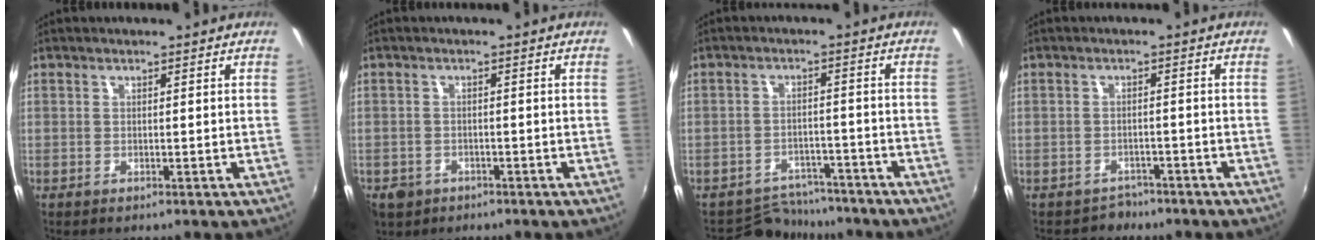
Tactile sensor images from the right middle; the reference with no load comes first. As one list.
[{"total": 5.0, "force": [-2.6, 3.9, 1.7], "torque": [-0.047, -0.007, -0.039]}, {"total": 8.2, "force": [-7.5, 3.1, 0.5], "torque": [-0.025, 0.009, -0.109]}, {"total": 3.6, "force": [-3.0, 2.1, 0.0], "torque": [-0.008, 0.000, -0.045]}]